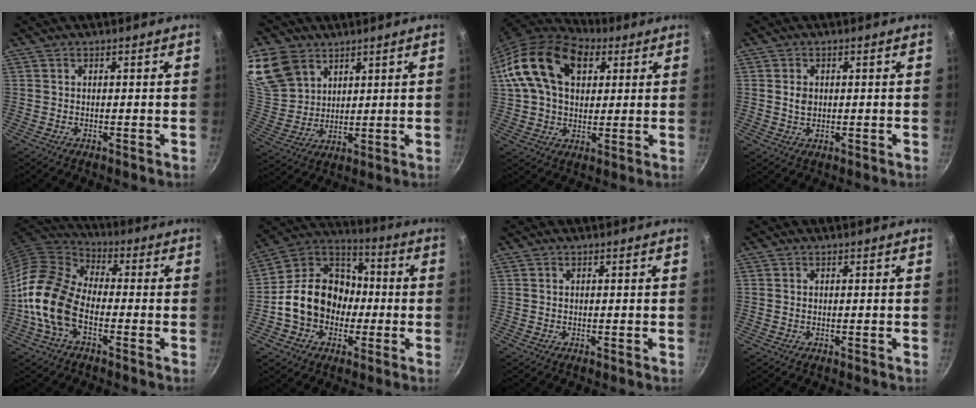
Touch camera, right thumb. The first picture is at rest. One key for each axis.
{"total": 14.3, "fx": 7.9, "fy": 10.3, "fz": 6.1, "tx": -0.113, "ty": -0.023, "tz": 0.167}
{"total": 18.9, "fx": 6.6, "fy": 12.4, "fz": 12.7, "tx": -0.206, "ty": 0.006, "tz": 0.106}
{"total": 2.6, "fx": 0.3, "fy": 2.0, "fz": 1.6, "tx": -0.021, "ty": 0.000, "tz": 0.006}
{"total": 14.3, "fx": -4.0, "fy": 8.5, "fz": 10.7, "tx": -0.188, "ty": 0.036, "tz": -0.100}
{"total": 19.8, "fx": -2.4, "fy": 16.1, "fz": 11.2, "tx": -0.165, "ty": 0.058, "tz": -0.043}
{"total": 0.0}
{"total": 0.0}